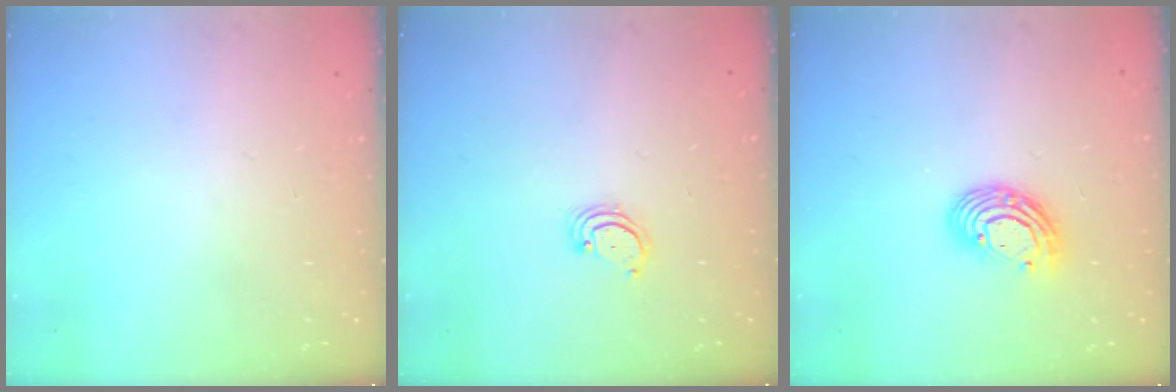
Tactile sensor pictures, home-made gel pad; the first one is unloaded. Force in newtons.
{"total": 2.3, "press": 2.2, "slide": 0.2}
{"total": 10.1, "press": 10.0, "slide": 1.1}